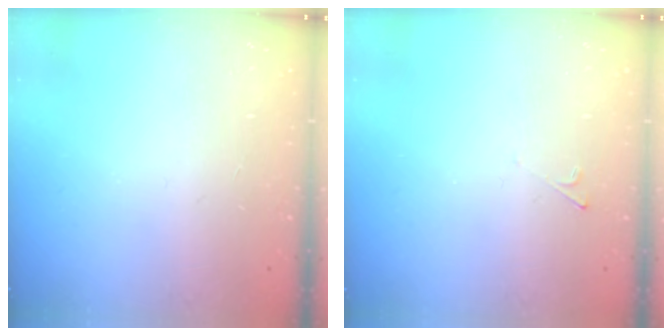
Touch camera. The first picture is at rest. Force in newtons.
{"total": 2.0, "press": 1.9, "slide": 0.4}